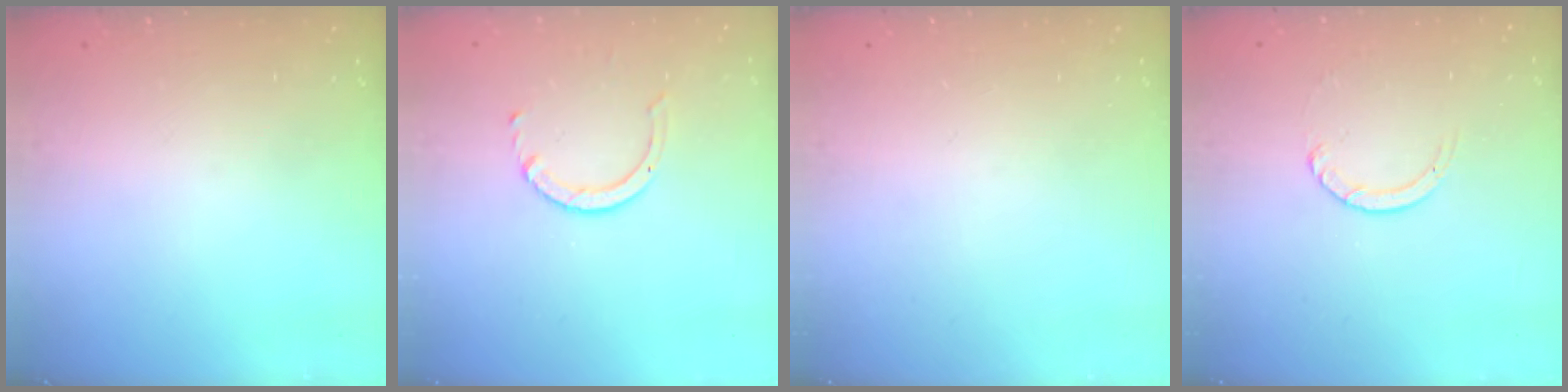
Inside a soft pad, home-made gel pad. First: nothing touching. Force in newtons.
{"total": 3.2, "press": 3.2, "slide": 0.4}
{"total": 0.0}
{"total": 2.4, "press": 2.4, "slide": 0.2}